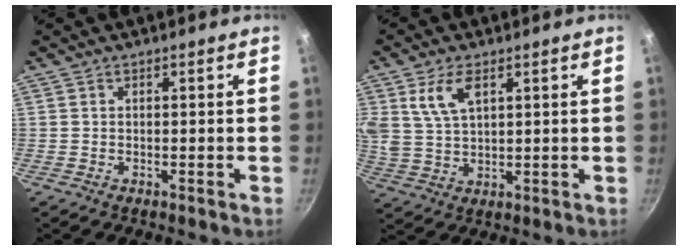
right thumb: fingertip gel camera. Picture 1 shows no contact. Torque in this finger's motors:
{"motor_torque": [-0.36, 1.00, 0.20, 0.65, 0.12]}